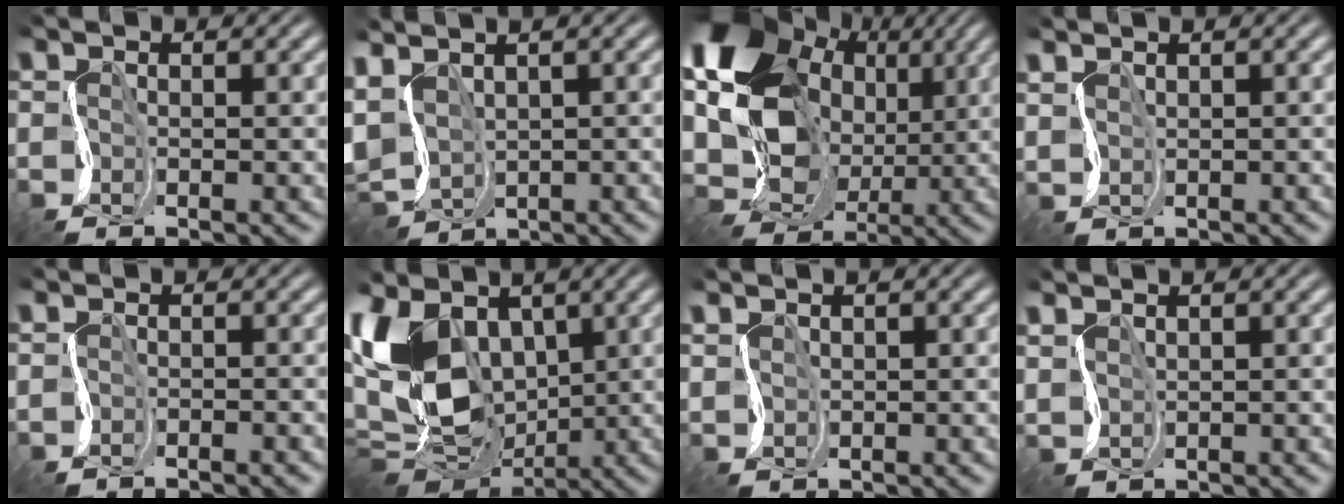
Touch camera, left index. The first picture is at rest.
{"total": 4.8, "force": [0.2, 3.7, 3.1], "torque": [-0.079, -0.004, 0.019]}
{"total": 15.0, "force": [1.7, 13.1, 7.0], "torque": [-0.136, -0.005, 0.025]}
{"total": 2.3, "force": [1.9, 1.2, 0.6], "torque": [-0.019, 0.018, 0.033]}
{"total": 0.9, "force": [-0.8, 0.0, -0.4], "torque": [0.009, -0.004, -0.013]}
{"total": 12.7, "force": [1.5, 8.8, 9.0], "torque": [-0.204, -0.018, 0.027]}
{"total": 1.4, "force": [1.1, 0.9, 0.0], "torque": [0.001, 0.008, 0.023]}
{"total": 2.7, "force": [2.1, 1.4, 0.8], "torque": [-0.025, 0.019, 0.039]}